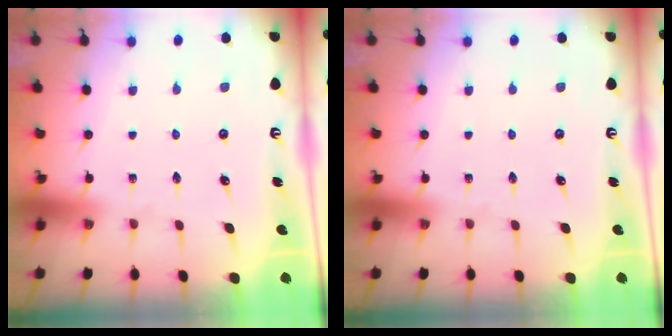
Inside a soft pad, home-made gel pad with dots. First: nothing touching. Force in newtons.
{"total": 0.0}